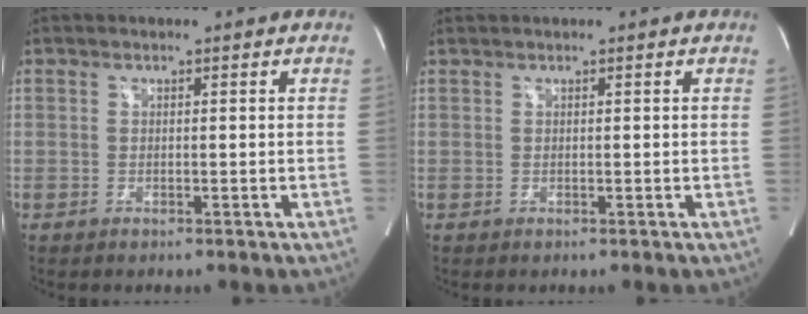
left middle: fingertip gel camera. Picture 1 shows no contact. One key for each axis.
{"total": 0.6, "fx": 0.6, "fy": -0.1, "fz": 0.2, "tx": -0.009, "ty": 0.013, "tz": 0.018}